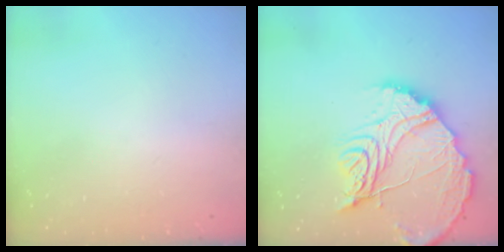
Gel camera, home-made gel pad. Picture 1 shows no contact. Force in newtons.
{"total": 18.4, "press": 18.3, "slide": 1.6}